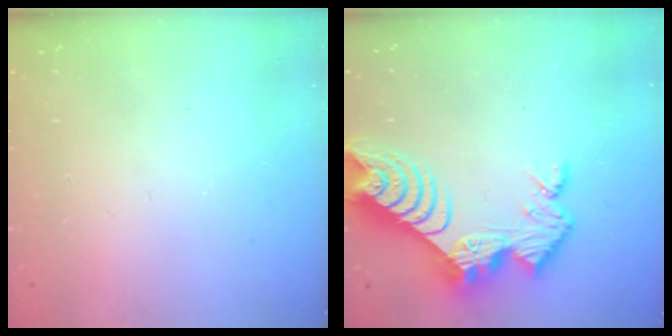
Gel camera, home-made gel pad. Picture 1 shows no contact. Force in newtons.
{"total": 16.6, "press": 16.6, "slide": 1.4}